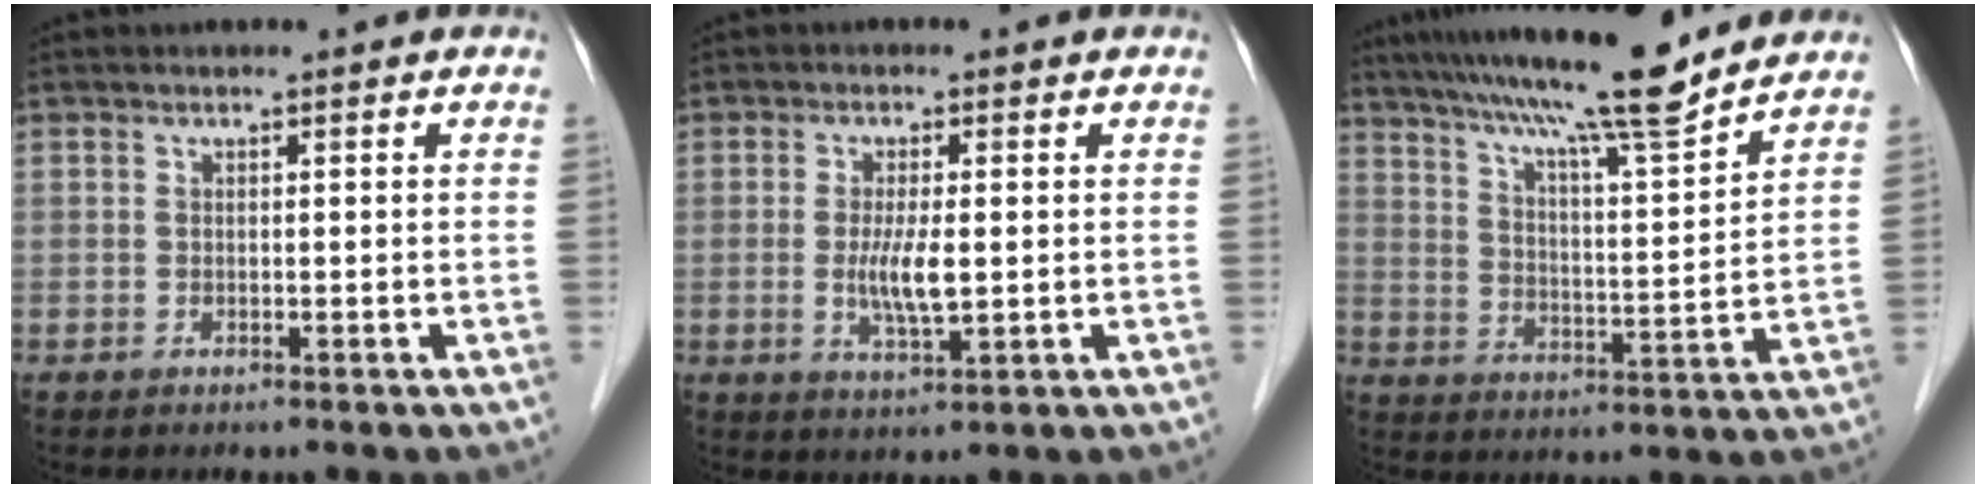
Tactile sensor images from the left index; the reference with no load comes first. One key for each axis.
{"total": 5.0, "fx": -0.3, "fy": 1.0, "fz": 4.9, "tx": -0.101, "ty": -0.011, "tz": -0.004}
{"total": 15.2, "fx": 12.9, "fy": -0.1, "fz": 8.0, "tx": -0.133, "ty": 0.005, "tz": 0.200}